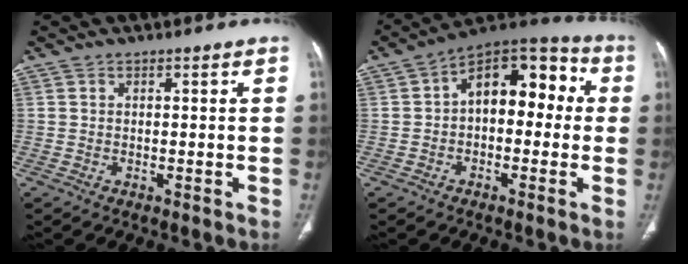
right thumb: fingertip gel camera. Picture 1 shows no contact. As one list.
[{"total": 14.1, "force": [1.1, 8.7, 11.1], "torque": [-0.113, 0.050, -0.001]}]